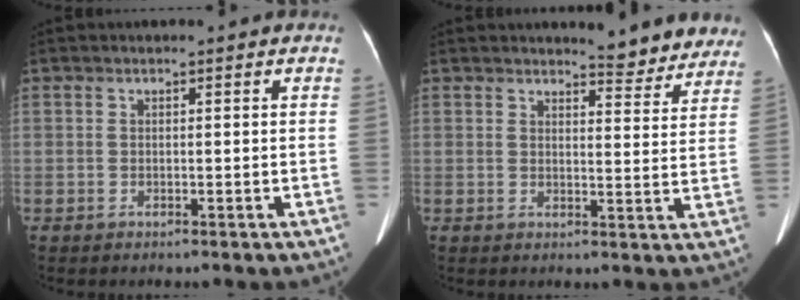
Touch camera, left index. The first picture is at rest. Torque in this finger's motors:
{"motor_torque": [0.37, -0.55, 0.21, 0.03]}